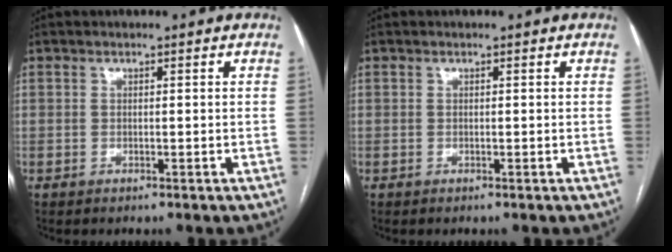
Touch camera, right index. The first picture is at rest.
{"total": 0.0}